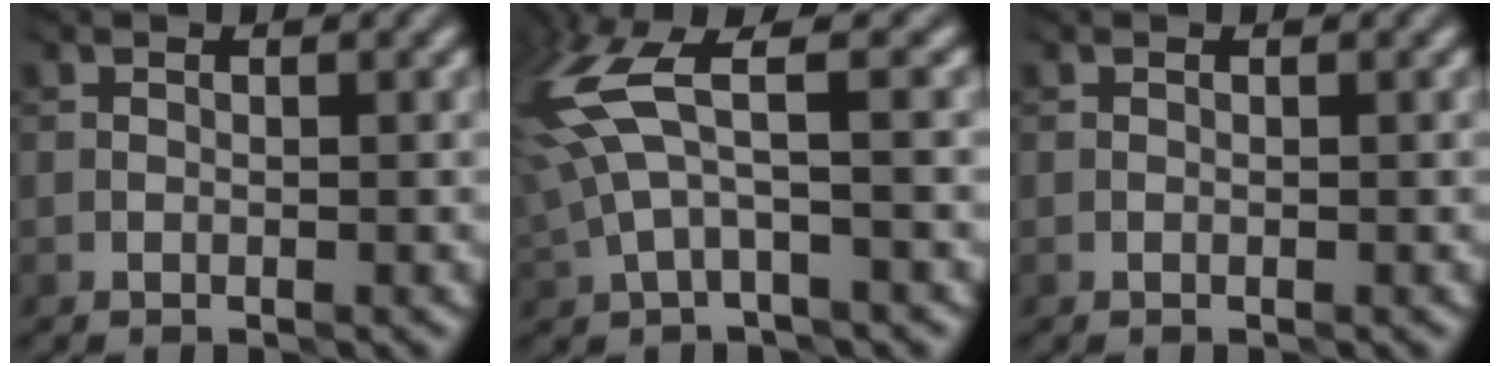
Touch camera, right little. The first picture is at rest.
{"total": 6.5, "force": [1.7, 2.1, 5.9], "torque": [-0.151, 0.012, 0.030]}
{"total": 0.0}